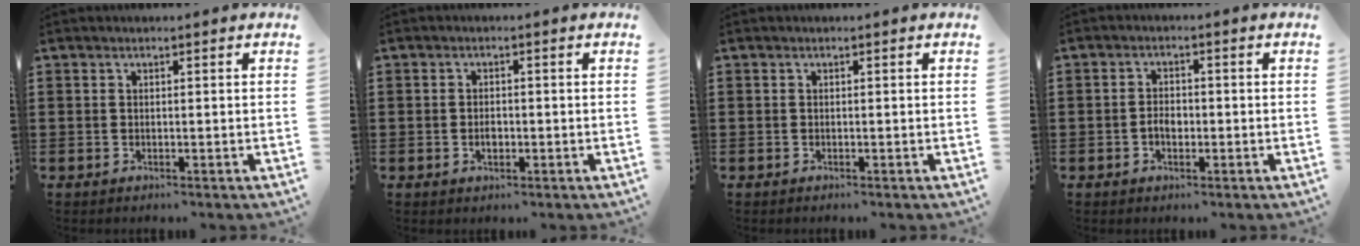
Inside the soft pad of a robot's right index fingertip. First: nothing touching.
{"total": 1.7, "force": [-0.5, 0.9, 1.3], "torque": [-0.026, 0.000, -0.010]}
{"total": 0.0}
{"total": 2.3, "force": [-0.7, 1.3, 1.8], "torque": [-0.034, 0.004, -0.015]}